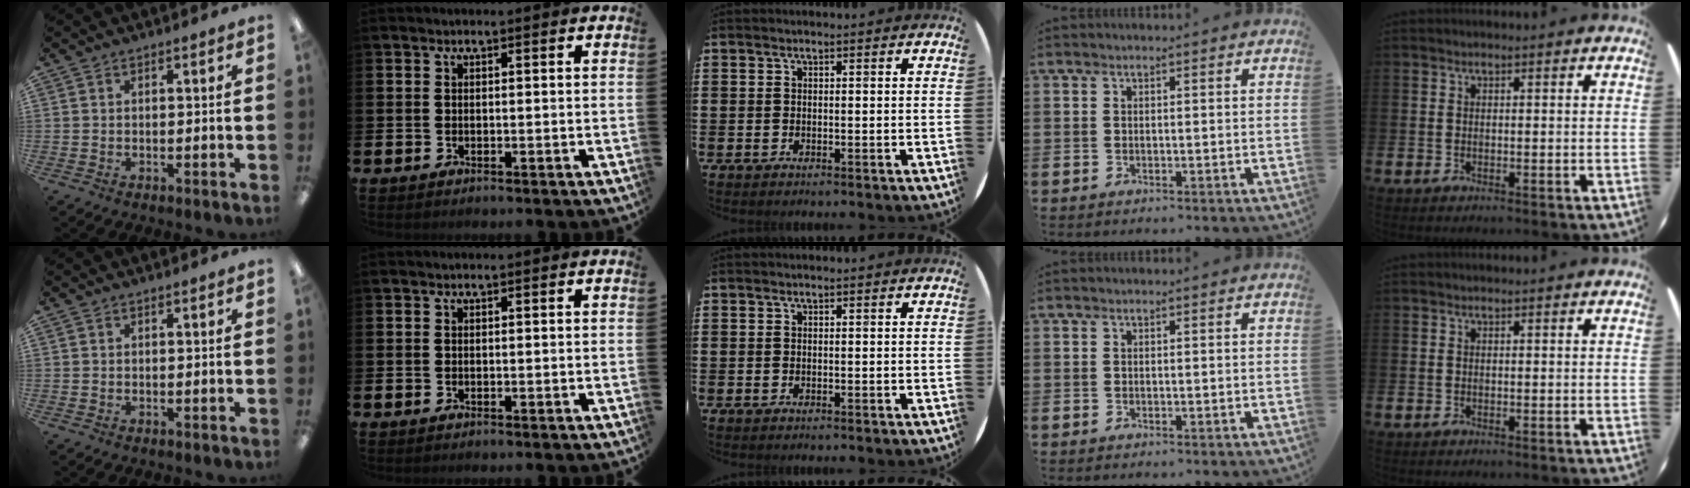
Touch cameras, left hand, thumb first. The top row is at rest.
{}